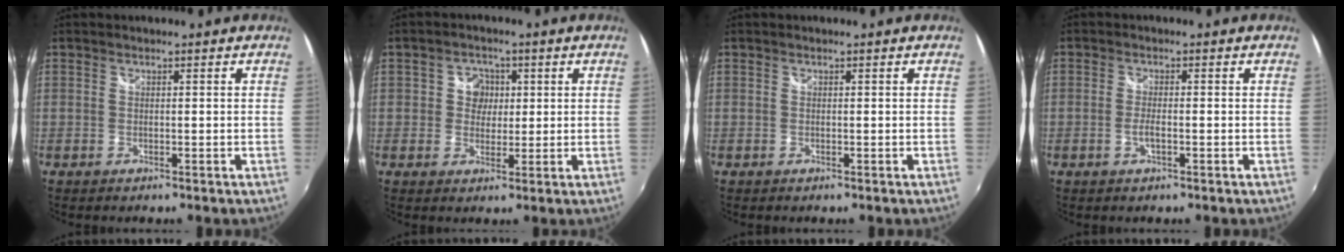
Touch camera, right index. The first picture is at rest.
{"total": 4.3, "force": [0.5, 4.1, 1.1], "torque": [-0.014, 0.009, 0.005]}
{"total": 0.0}
{"total": 2.1, "force": [-0.8, 0.4, 1.9], "torque": [-0.045, 0.000, -0.015]}